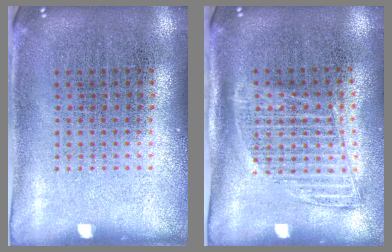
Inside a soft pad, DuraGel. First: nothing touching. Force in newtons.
{"total": 1.4, "press": 1.2, "slide": 0.6}